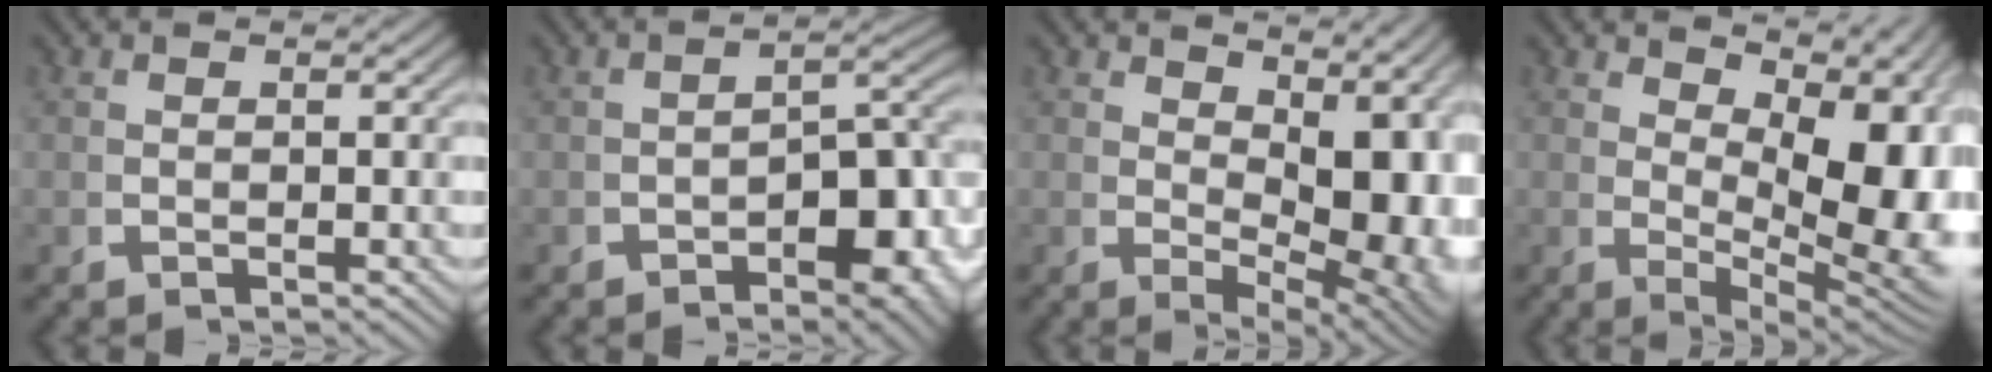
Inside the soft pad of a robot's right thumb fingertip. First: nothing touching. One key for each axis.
{"total": 6.2, "fx": -2.4, "fy": 2.8, "fz": 5.0, "tx": -0.057, "ty": -0.014, "tz": -0.025}
{"total": 8.9, "fx": 1.6, "fy": 4.5, "fz": 7.5, "tx": -0.112, "ty": -0.029, "tz": 0.048}
{"total": 11.8, "fx": 1.0, "fy": 6.0, "fz": 10.2, "tx": -0.150, "ty": -0.039, "tz": 0.045}